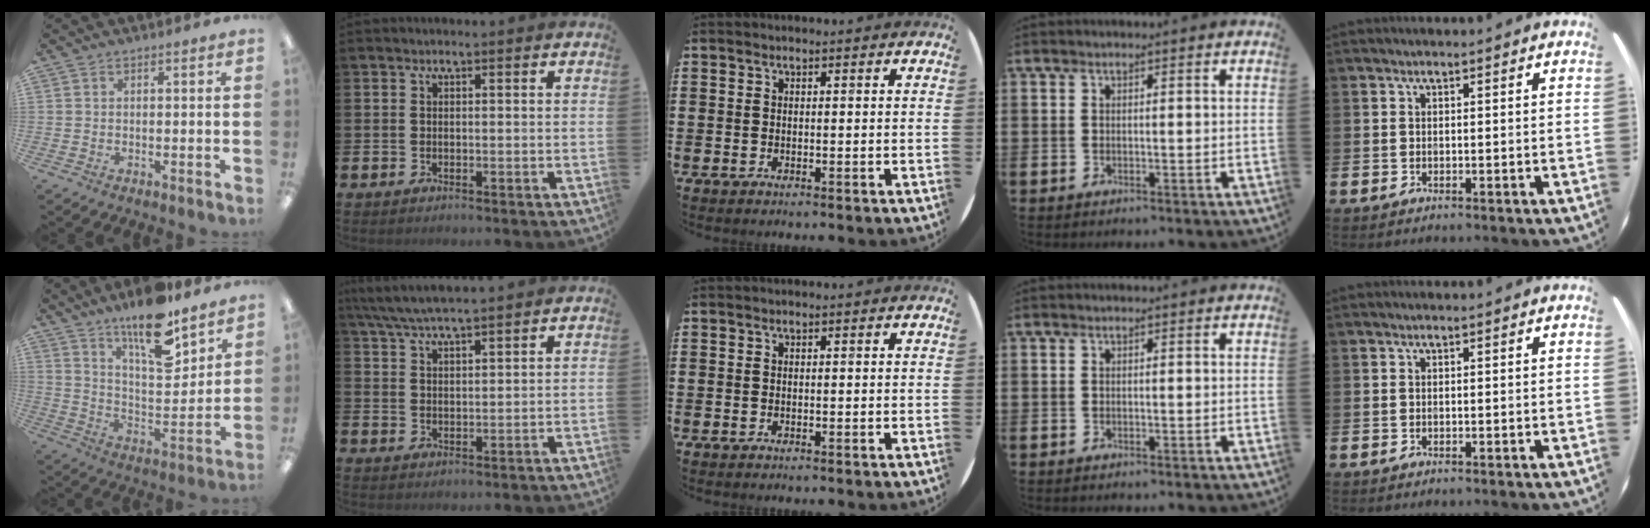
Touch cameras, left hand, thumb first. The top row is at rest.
{"thumb": {"total": 16.0, "force": [11.9, 5.0, 9.5], "torque": [-0.151, -0.080, 0.200]}, "index": {"total": 5.3, "force": [5.0, 0.3, 1.8], "torque": [-0.053, -0.016, 0.091]}}